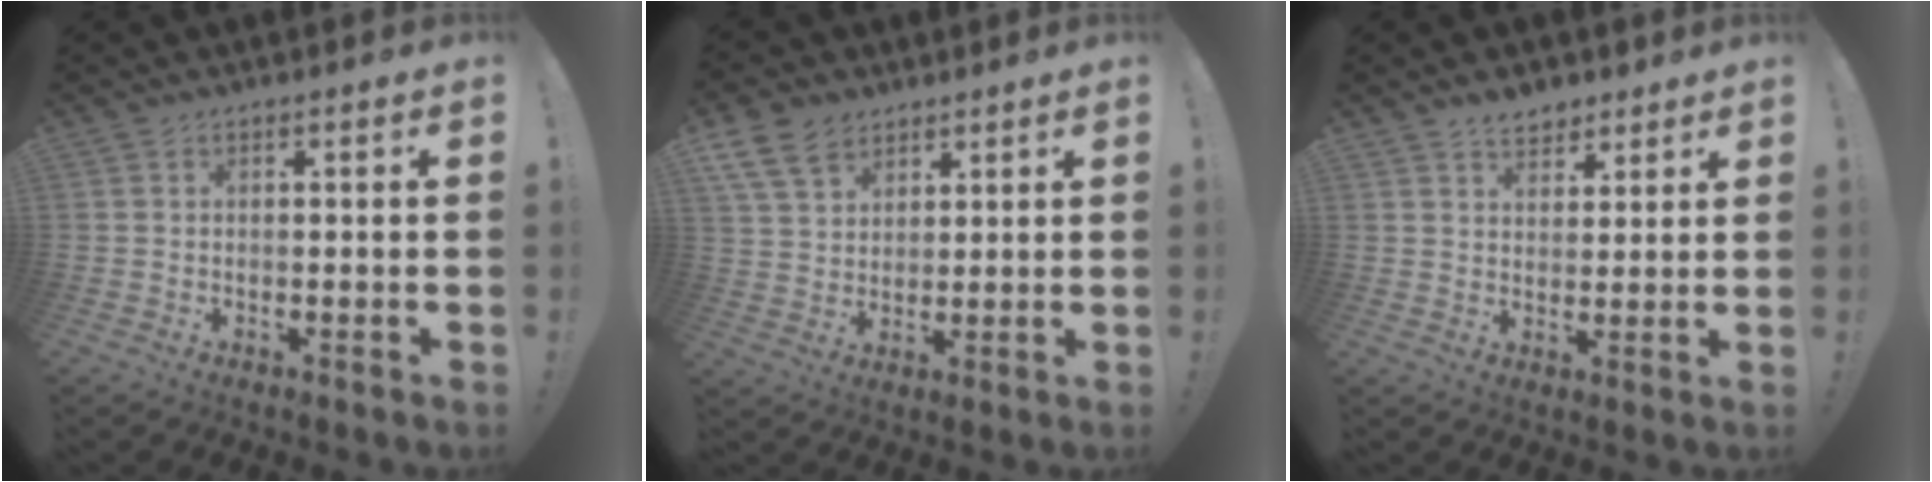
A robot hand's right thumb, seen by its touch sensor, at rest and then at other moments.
{"total": 9.7, "force": [6.2, 6.3, 4.0], "torque": [-0.077, -0.028, 0.125]}
{"total": 5.3, "force": [4.1, 3.0, 1.4], "torque": [-0.010, -0.022, 0.075]}